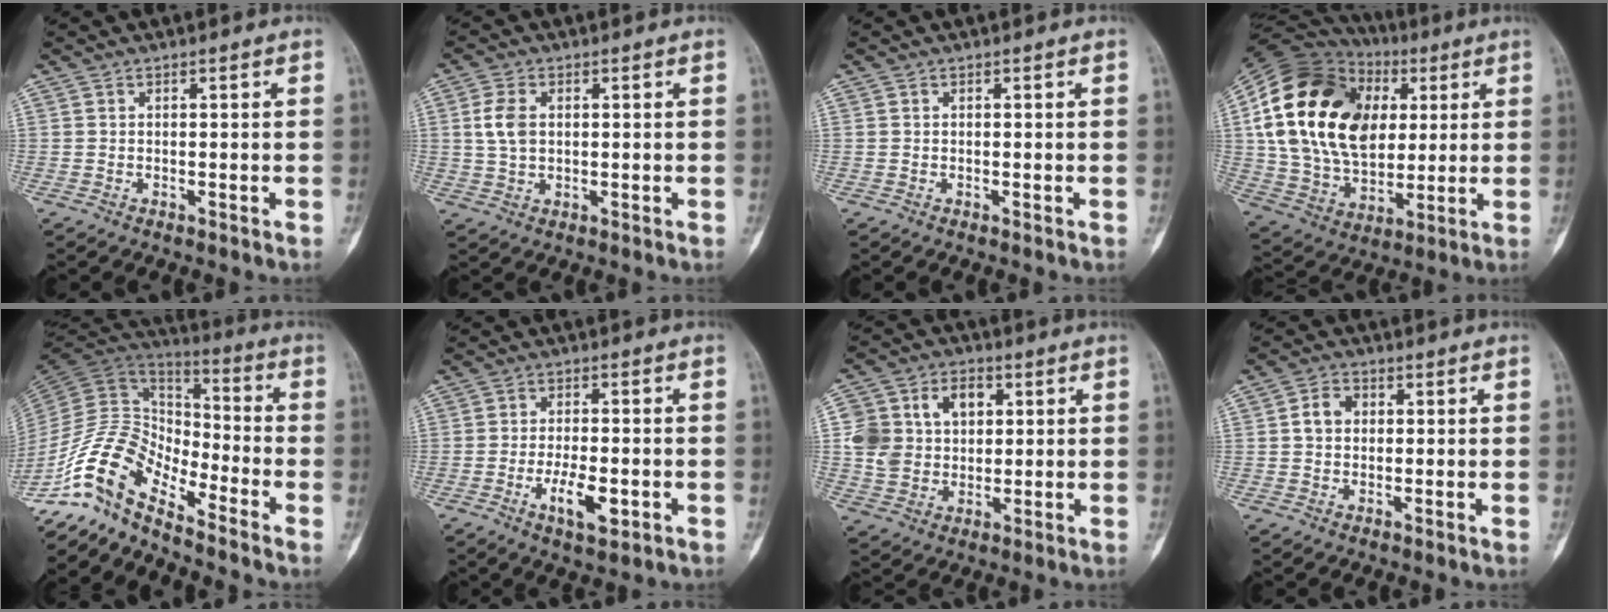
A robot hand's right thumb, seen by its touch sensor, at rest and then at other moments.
{"total": 5.1, "force": [0.9, 3.3, 3.8], "torque": [-0.077, 0.002, 0.018]}
{"total": 0.0}
{"total": 28.3, "force": [6.0, 18.8, 20.3], "torque": [-0.378, 0.011, 0.111]}
{"total": 13.9, "force": [-10.4, 5.5, 7.3], "torque": [-0.141, 0.094, -0.207]}
{"total": 6.7, "force": [-2.4, 2.6, 5.7], "torque": [-0.100, 0.003, -0.037]}
{"total": 11.3, "force": [2.4, 9.1, 6.2], "torque": [-0.080, 0.007, 0.048]}
{"total": 4.1, "force": [0.5, 3.3, 2.4], "torque": [-0.036, 0.010, 0.006]}